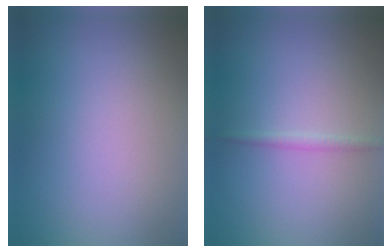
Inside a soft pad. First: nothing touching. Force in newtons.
{"total": 0.9, "press": 0.9, "slide": 0.0}